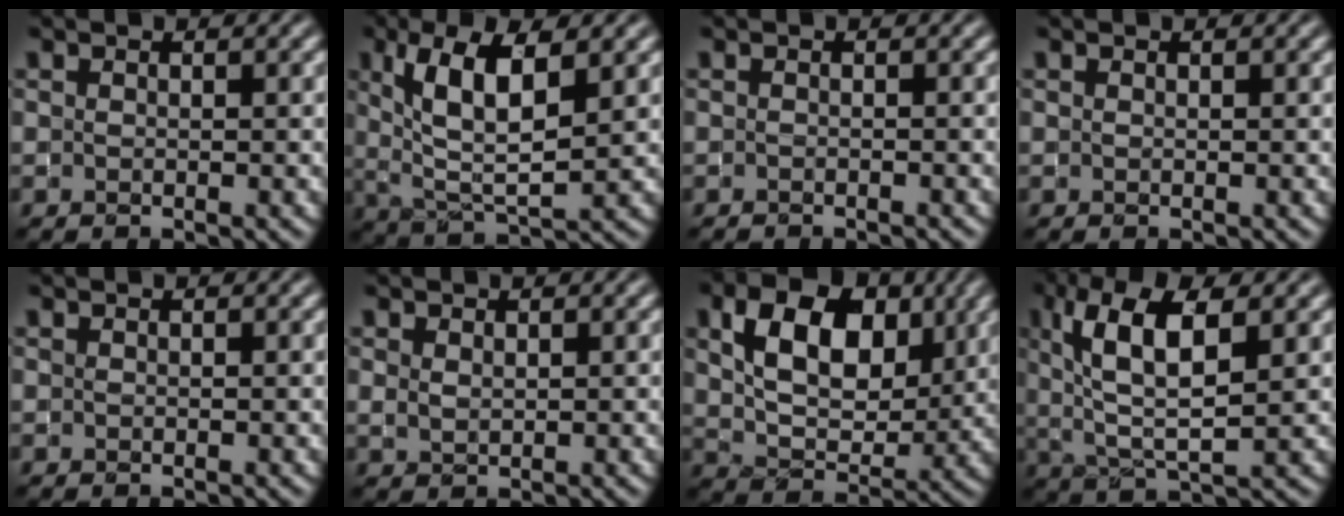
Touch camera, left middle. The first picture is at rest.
{"total": 7.0, "force": [2.5, 2.6, 6.1], "torque": [-0.117, -0.001, 0.046]}
{"total": 0.9, "force": [-0.9, -0.1, -0.1], "torque": [0.009, -0.004, -0.018]}
{"total": 0.0}
{"total": 0.0}
{"total": 0.8, "force": [0.5, 0.5, 0.3], "torque": [-0.009, 0.001, 0.014]}
{"total": 8.8, "force": [3.2, 5.5, 6.0], "torque": [-0.109, 0.002, 0.052]}
{"total": 7.8, "force": [2.6, 2.9, 6.8], "torque": [-0.132, 0.008, 0.042]}